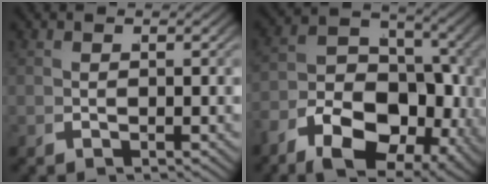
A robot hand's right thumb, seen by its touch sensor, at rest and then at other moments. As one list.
[{"total": 11.9, "force": [-2.8, 7.4, 8.9], "torque": [-0.132, -0.019, -0.054]}]